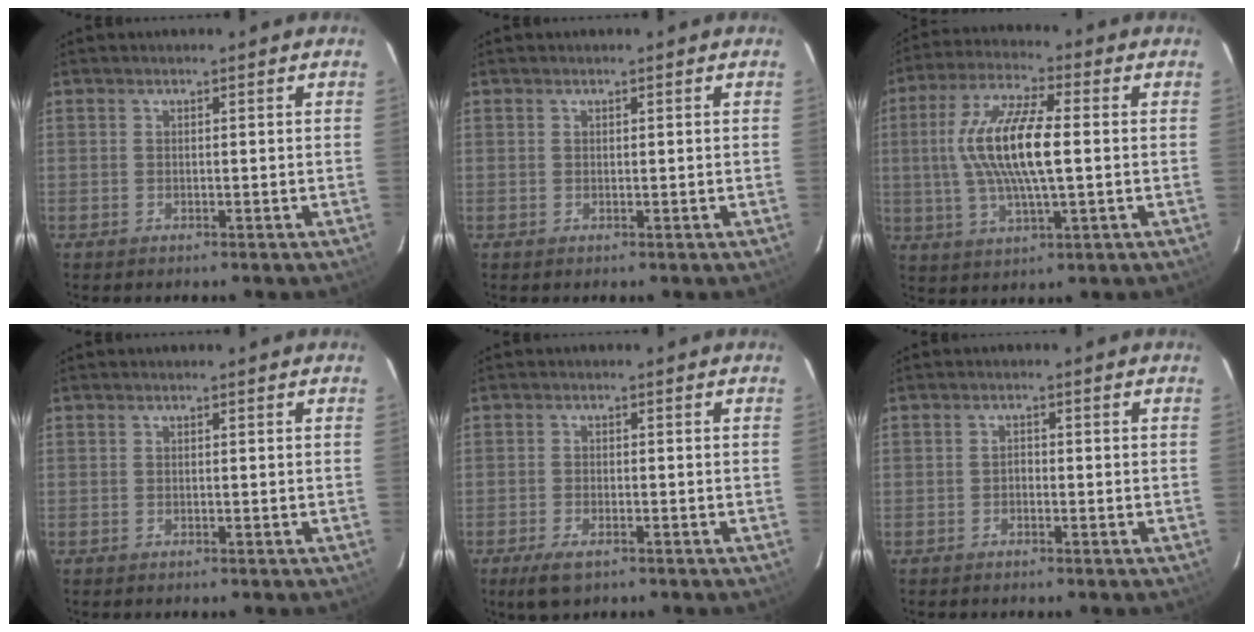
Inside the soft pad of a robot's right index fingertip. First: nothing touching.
{"total": 0.0}
{"total": 13.8, "force": [0.6, 3.5, 13.4], "torque": [-0.267, 0.007, 0.008]}
{"total": 0.0}
{"total": 4.4, "force": [-2.9, 1.8, 2.8], "torque": [-0.070, -0.012, -0.052]}
{"total": 0.9, "force": [-0.6, 0.6, 0.3], "torque": [-0.005, 0.003, -0.013]}